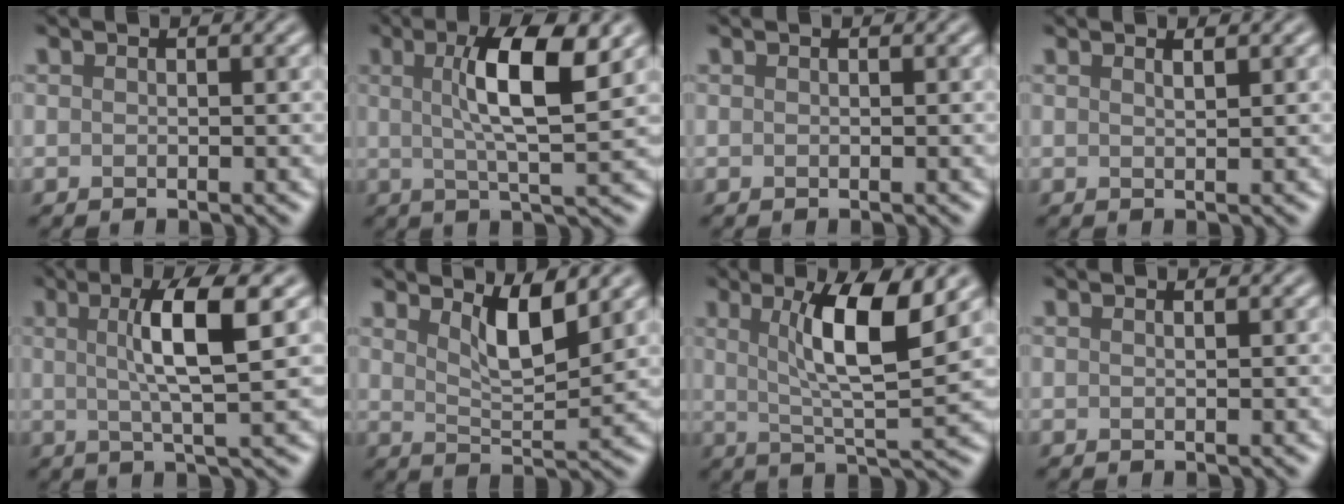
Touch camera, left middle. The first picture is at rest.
{"total": 7.2, "force": [1.6, 1.6, 6.8], "torque": [-0.111, 0.007, 0.025]}
{"total": 0.0}
{"total": 0.7, "force": [0.5, 0.2, 0.5], "torque": [-0.003, 0.002, 0.006]}
{"total": 5.7, "force": [1.0, 1.0, 5.6], "torque": [-0.090, 0.007, 0.015]}
{"total": 4.0, "force": [2.2, 1.1, 3.1], "torque": [-0.059, -0.008, 0.036]}
{"total": 7.1, "force": [2.2, 1.4, 6.6], "torque": [-0.109, -0.001, 0.037]}
{"total": 0.0}